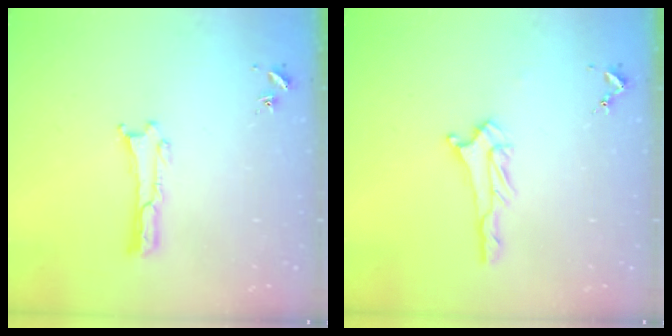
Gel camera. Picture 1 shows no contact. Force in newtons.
{"total": 2.6, "press": 2.6, "slide": 0.3}